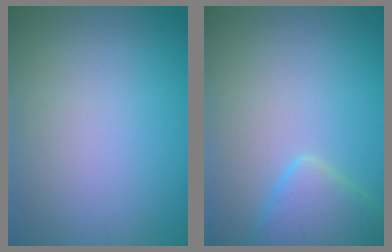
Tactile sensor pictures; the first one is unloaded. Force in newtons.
{"total": 3.7, "press": 3.7, "slide": 0.3}